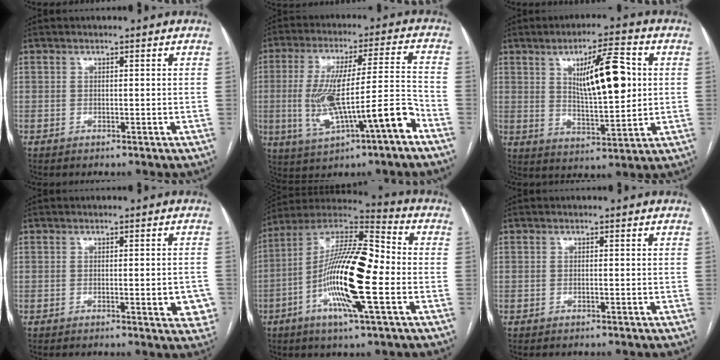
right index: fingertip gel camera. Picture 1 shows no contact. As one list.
[{"total": 15.2, "force": [-5.0, 1.7, 14.2], "torque": [-0.260, 0.017, -0.070]}, {"total": 12.1, "force": [2.8, 2.6, 11.4], "torque": [-0.187, 0.005, 0.050]}, {"total": 4.7, "force": [-1.3, 1.3, 4.3], "torque": [-0.041, 0.000, -0.012]}, {"total": 19.0, "force": [-3.8, 2.8, 18.4], "torque": [-0.345, 0.007, -0.072]}, {"total": 0.0}]